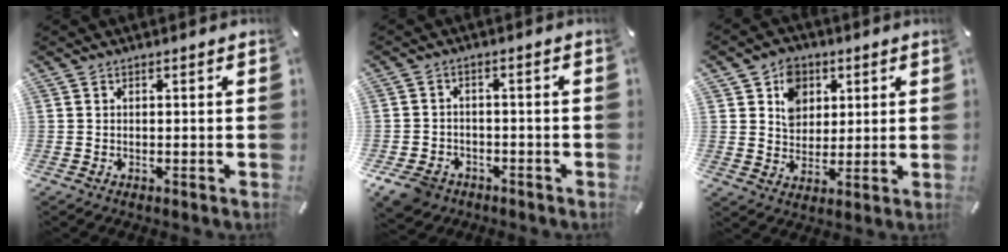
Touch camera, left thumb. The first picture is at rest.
{"total": 5.8, "force": [-3.6, 4.1, 1.8], "torque": [-0.050, 0.014, -0.071]}
{"total": 8.4, "force": [3.3, 7.3, 2.8], "torque": [-0.042, -0.003, 0.058]}